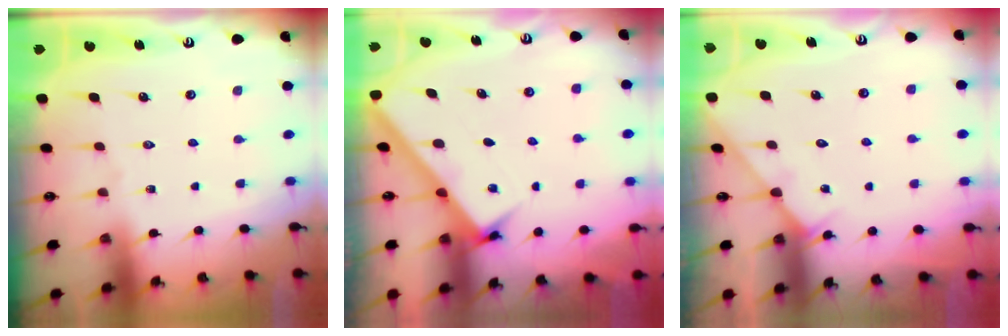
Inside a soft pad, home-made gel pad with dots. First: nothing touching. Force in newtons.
{"total": 2.9, "press": 2.9, "slide": 0.2}
{"total": 4.6, "press": 4.5, "slide": 0.5}